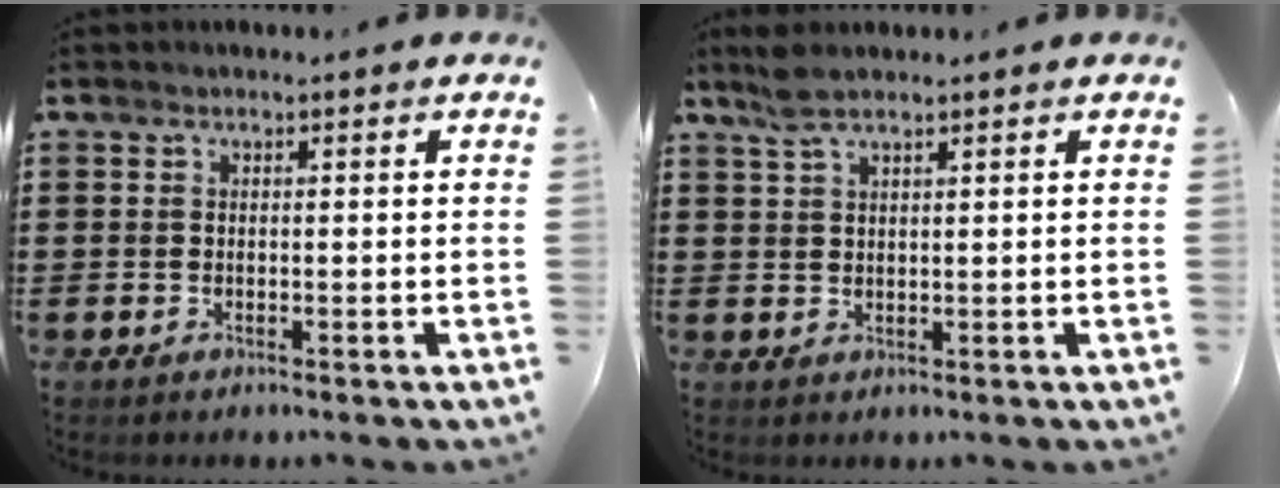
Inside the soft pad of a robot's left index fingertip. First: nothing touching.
{"total": 3.3, "force": [2.4, 0.7, 2.1], "torque": [-0.046, 0.003, 0.044]}